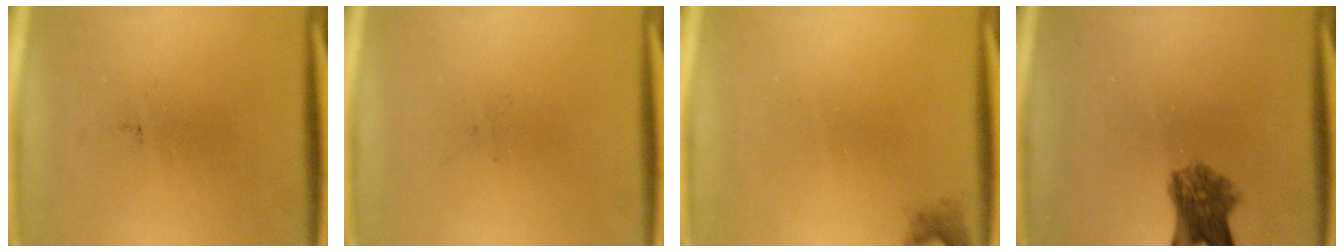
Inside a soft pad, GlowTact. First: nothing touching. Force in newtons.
{"total": 0.0}
{"total": 1.1}
{"total": 6.1}